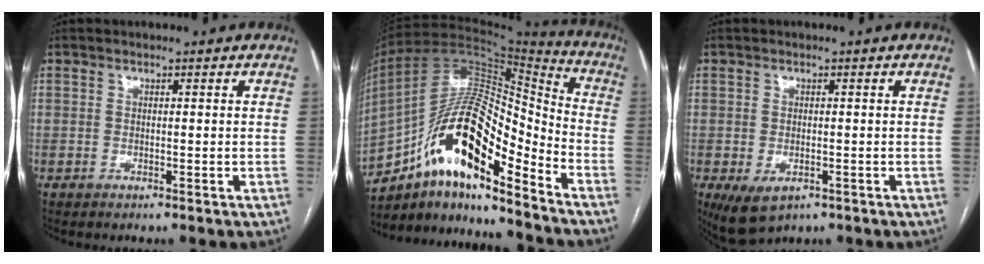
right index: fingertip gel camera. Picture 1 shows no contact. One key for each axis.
{"total": 19.2, "fx": -10.8, "fy": 4.8, "fz": 15.1, "tx": -0.281, "ty": 0.028, "tz": -0.184}
{"total": 5.3, "fx": -2.4, "fy": 3.1, "fz": 3.6, "tx": -0.069, "ty": -0.011, "tz": -0.028}